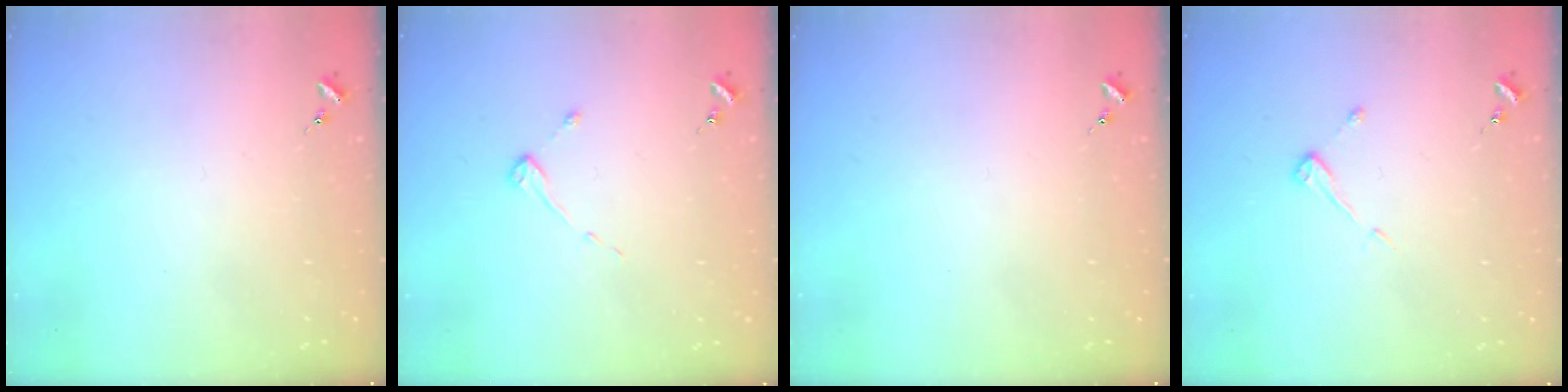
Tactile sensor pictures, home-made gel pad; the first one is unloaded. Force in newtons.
{"total": 2.9, "press": 2.8, "slide": 0.3}
{"total": 0.0}
{"total": 3.9, "press": 3.9, "slide": 0.4}